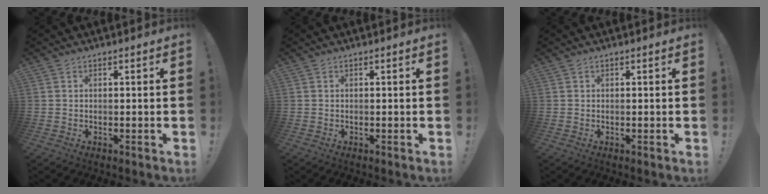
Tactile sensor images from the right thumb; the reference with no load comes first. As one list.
[{"total": 0.0}, {"total": 0.0}]